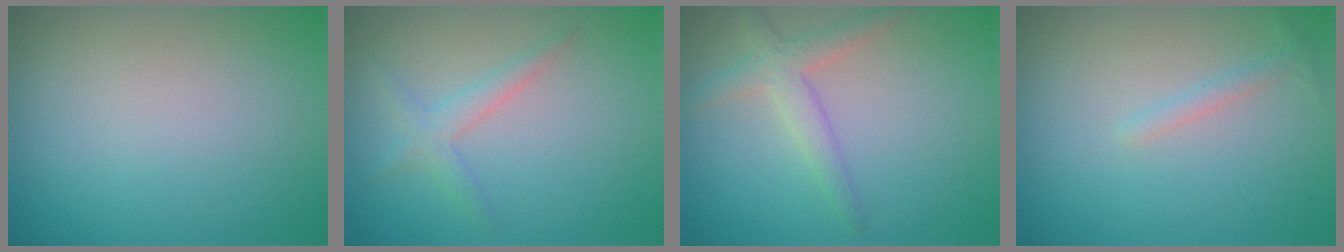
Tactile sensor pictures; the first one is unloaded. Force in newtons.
{"total": 1.9, "press": 1.9, "slide": 0.1}
{"total": 2.6, "press": 2.6, "slide": 0.2}
{"total": 0.9, "press": 0.9, "slide": 0.0}